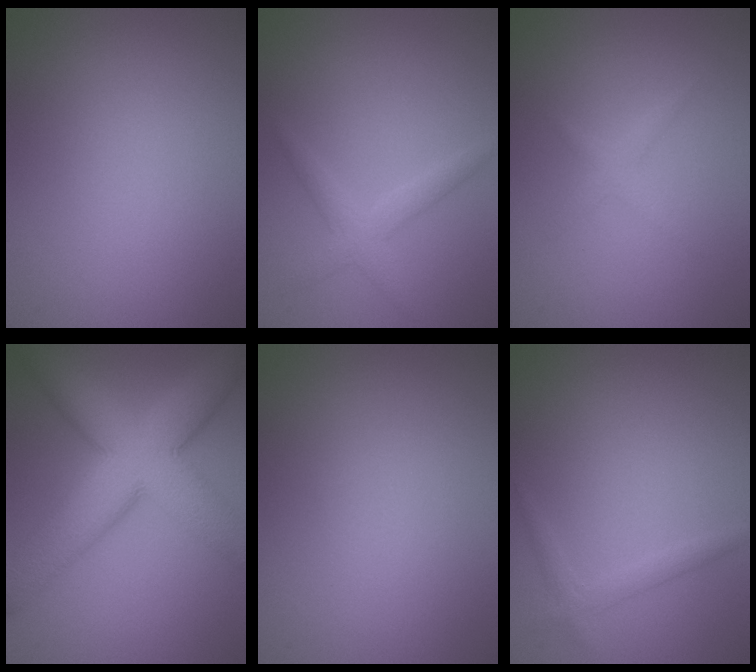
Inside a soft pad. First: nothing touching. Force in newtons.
{"total": 2.1, "press": 2.1, "slide": 0.1}
{"total": 1.1, "press": 1.1, "slide": 0.1}
{"total": 10.2, "press": 10.2, "slide": 0.7}
{"total": 0.0}
{"total": 1.4, "press": 1.4, "slide": 0.0}